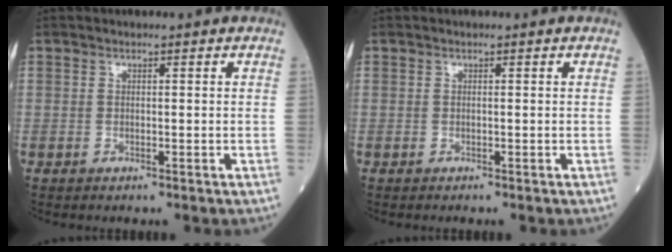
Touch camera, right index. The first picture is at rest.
{"total": 0.0}